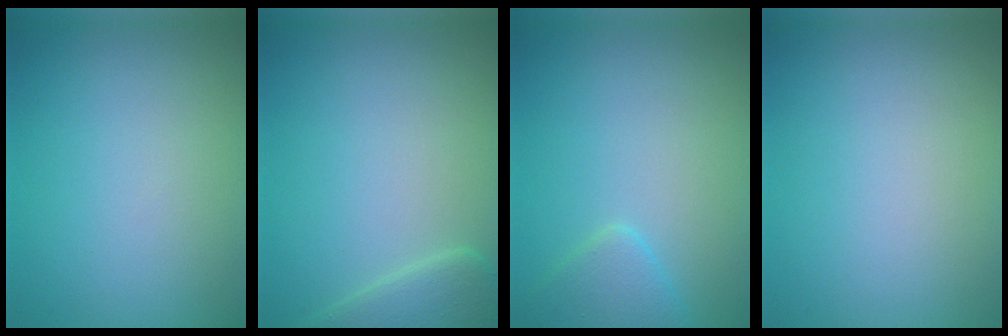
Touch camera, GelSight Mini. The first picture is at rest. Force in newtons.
{"total": 2.8, "press": 2.8, "slide": 0.2}
{"total": 2.1, "press": 2.1, "slide": 0.1}
{"total": 0.0}